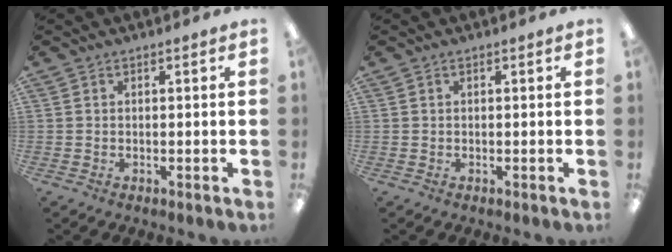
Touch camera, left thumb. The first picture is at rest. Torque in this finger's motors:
{"motor_torque": [-0.08, 0.08, 0.00, 0.00, 0.00]}